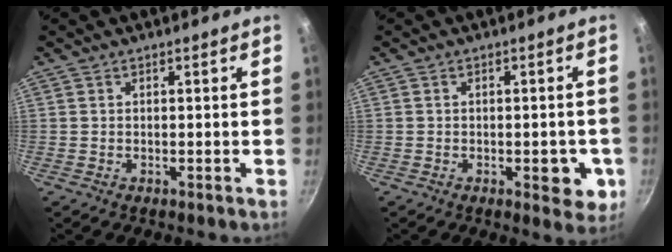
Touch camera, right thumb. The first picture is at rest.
{"total": 6.4, "force": [-1.7, 3.1, 5.3], "torque": [-0.041, 0.005, -0.020]}